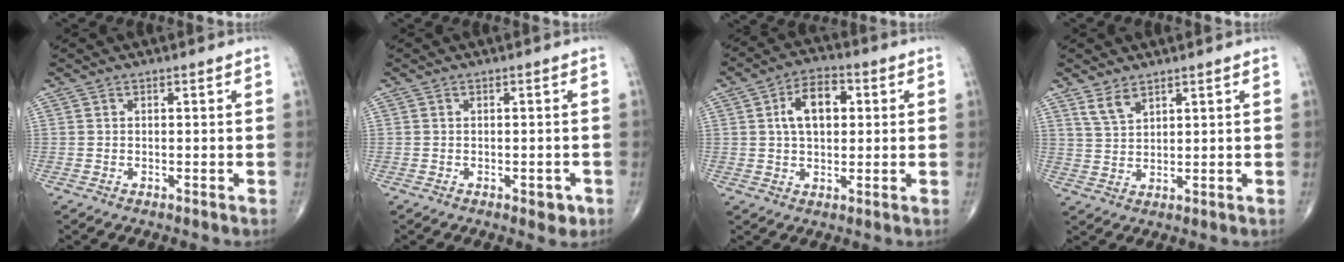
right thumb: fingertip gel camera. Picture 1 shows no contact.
{"total": 2.5, "force": [-1.0, 1.4, 1.8], "torque": [-0.009, 0.001, -0.011]}
{"total": 9.4, "force": [2.0, 5.6, 7.2], "torque": [-0.107, 0.012, 0.027]}
{"total": 3.9, "force": [2.8, 1.6, 2.2], "torque": [-0.037, -0.015, 0.062]}